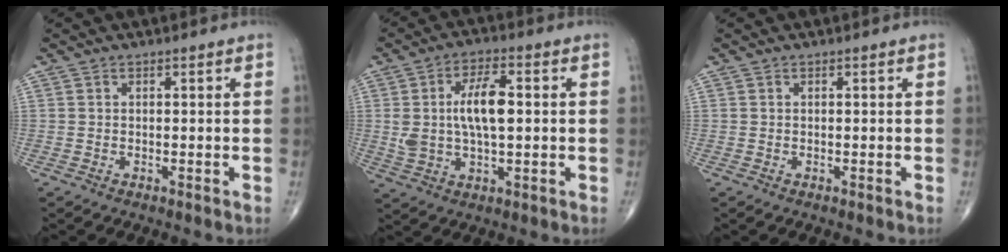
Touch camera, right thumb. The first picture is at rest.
{"total": 10.7, "force": [1.2, 4.9, 9.4], "torque": [-0.174, 0.007, 0.023]}
{"total": 0.0}